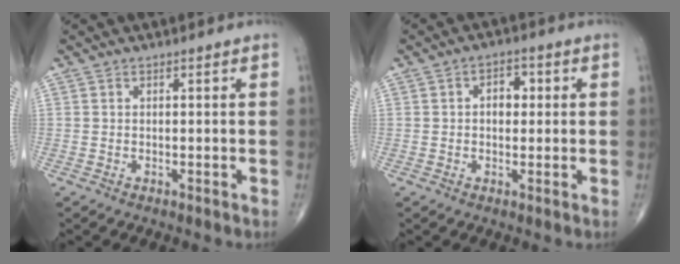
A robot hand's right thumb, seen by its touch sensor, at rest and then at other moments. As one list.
[{"total": 4.0, "force": [0.5, 2.7, 2.9], "torque": [-0.025, 0.008, 0.003]}]